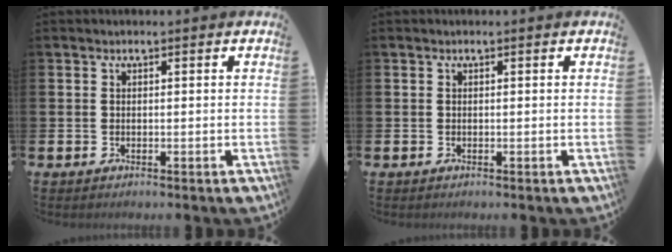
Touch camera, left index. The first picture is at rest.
{"total": 0.0}